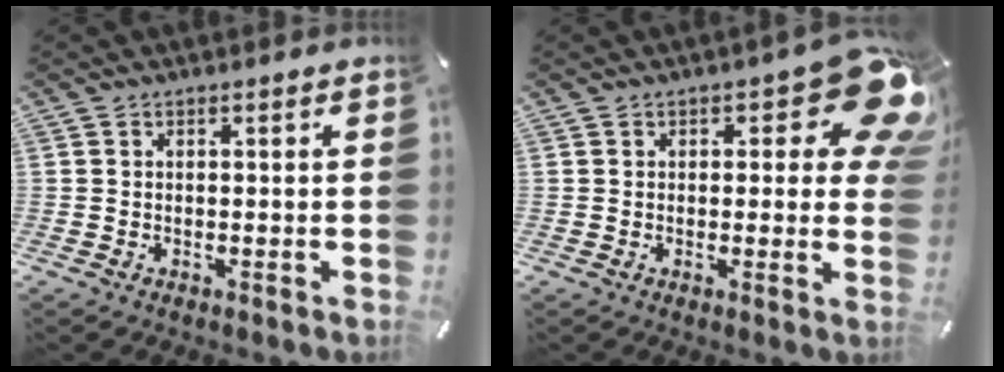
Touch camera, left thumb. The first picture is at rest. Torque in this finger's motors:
{"motor_torque": [0.40, 0.52, 0.34, -0.02, 0.01]}